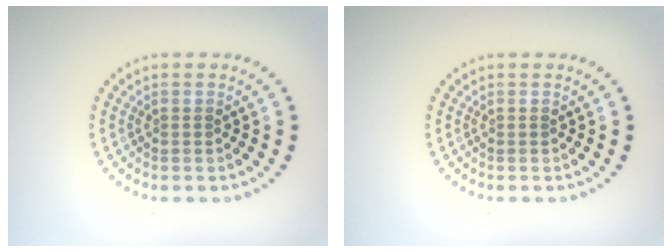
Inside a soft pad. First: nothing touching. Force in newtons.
{"total": 0.0}